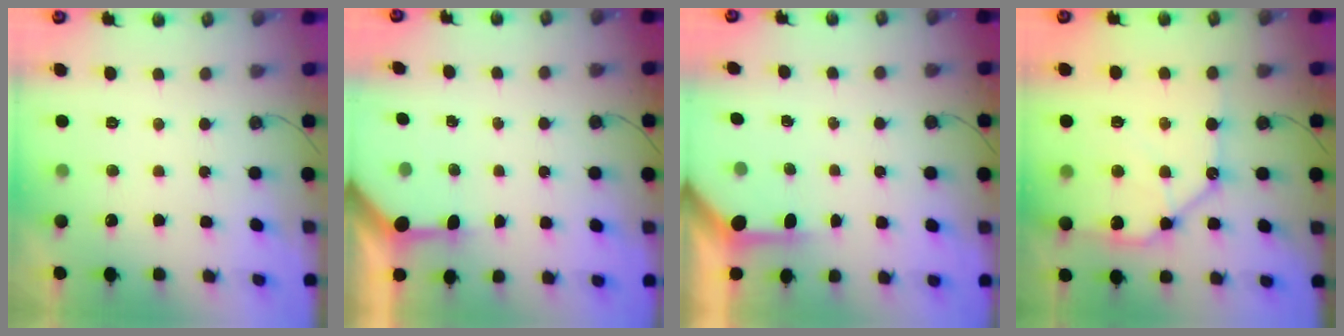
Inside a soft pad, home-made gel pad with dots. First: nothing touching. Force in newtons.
{"total": 3.6, "press": 3.6, "slide": 0.3}
{"total": 3.1, "press": 3.1, "slide": 0.4}
{"total": 12.9, "press": 12.8, "slide": 1.5}